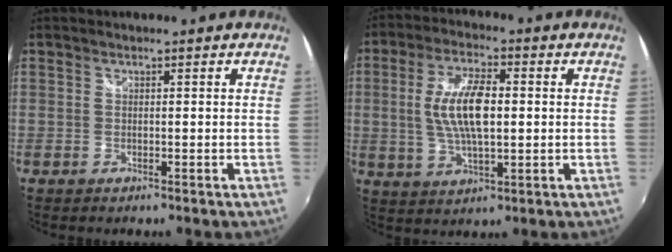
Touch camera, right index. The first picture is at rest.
{"total": 10.9, "force": [0.6, 4.3, 10.1], "torque": [-0.197, 0.005, 0.014]}